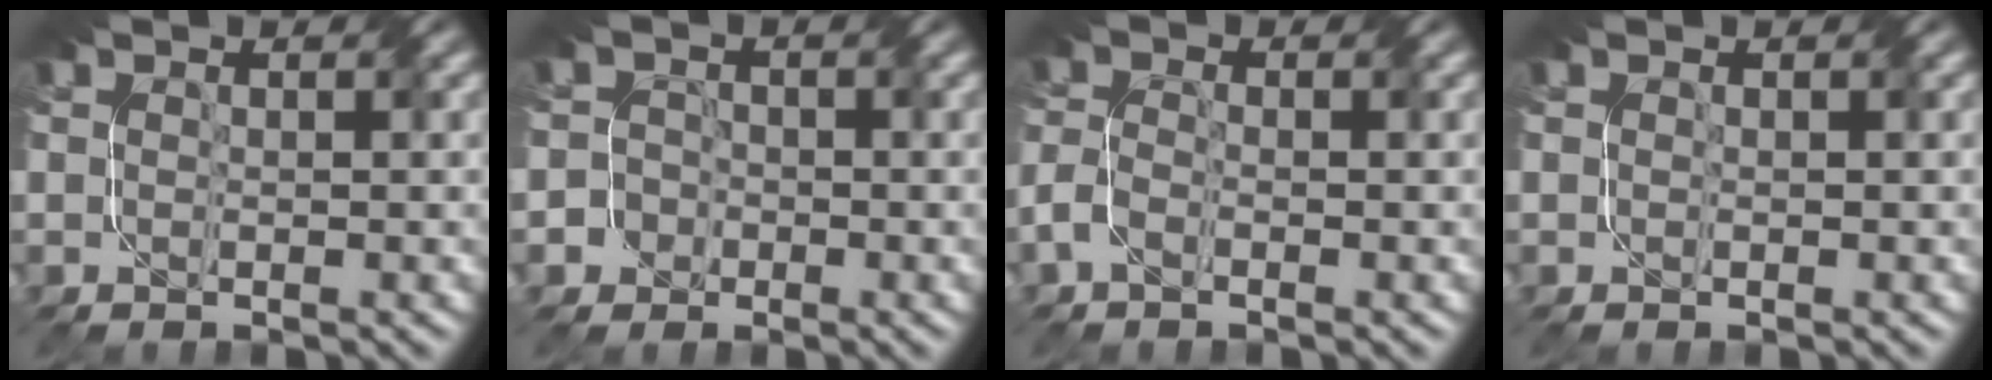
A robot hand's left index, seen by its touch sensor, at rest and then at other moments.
{"total": 3.0, "force": [-1.9, 2.3, -0.1], "torque": [0.026, 0.008, -0.044]}
{"total": 2.1, "force": [-1.6, 0.6, 1.1], "torque": [-0.029, 0.005, -0.039]}
{"total": 0.0}